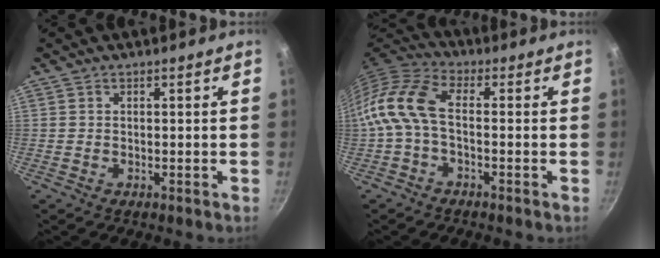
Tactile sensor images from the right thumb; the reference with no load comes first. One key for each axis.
{"total": 10.0, "fx": -1.5, "fy": 5.2, "fz": 8.4, "tx": -0.182, "ty": 0.033, "tz": -0.050}